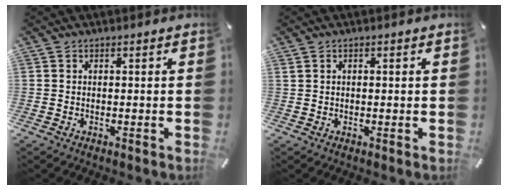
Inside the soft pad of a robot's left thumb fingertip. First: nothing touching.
{"total": 0.7, "force": [0.2, 0.5, 0.5], "torque": [-0.010, 0.004, 0.002]}